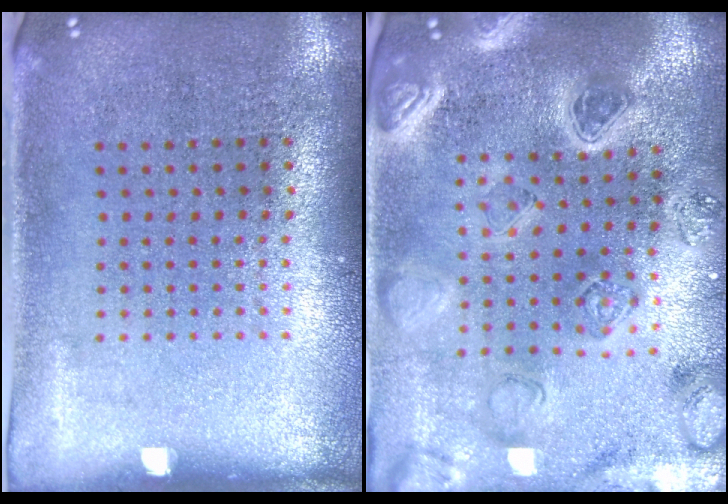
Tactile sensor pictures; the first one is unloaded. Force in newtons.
{"total": 2.7, "press": 2.6, "slide": 0.4}